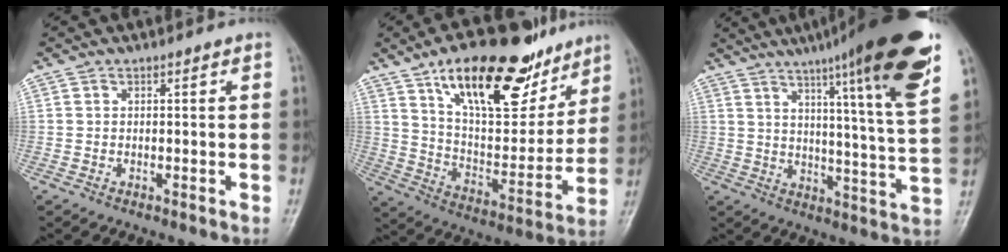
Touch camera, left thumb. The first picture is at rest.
{"total": 24.9, "force": [15.4, 10.5, 16.5], "torque": [-0.206, -0.054, 0.256]}
{"total": 23.1, "force": [14.1, 1.3, 18.3], "torque": [-0.249, -0.051, 0.192]}